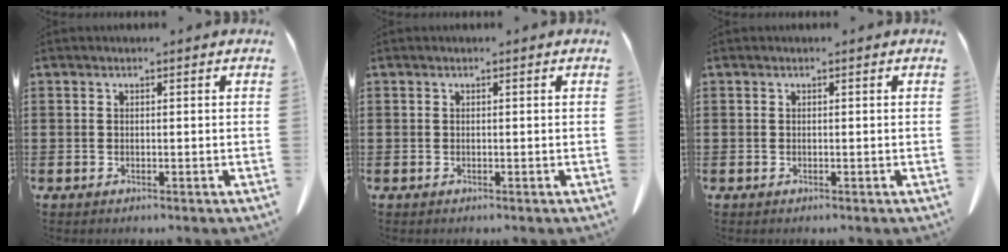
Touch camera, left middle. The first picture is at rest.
{"total": 0.0}
{"total": 0.0}